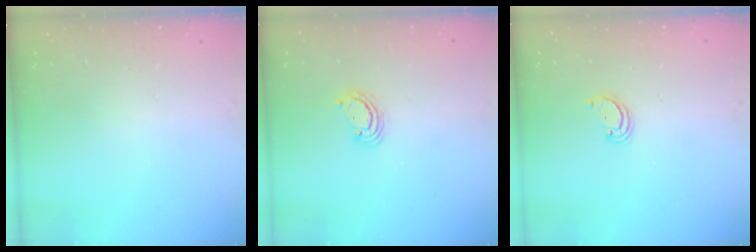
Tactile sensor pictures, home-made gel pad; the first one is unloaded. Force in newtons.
{"total": 3.2, "press": 3.1, "slide": 0.3}
{"total": 2.2, "press": 2.2, "slide": 0.2}